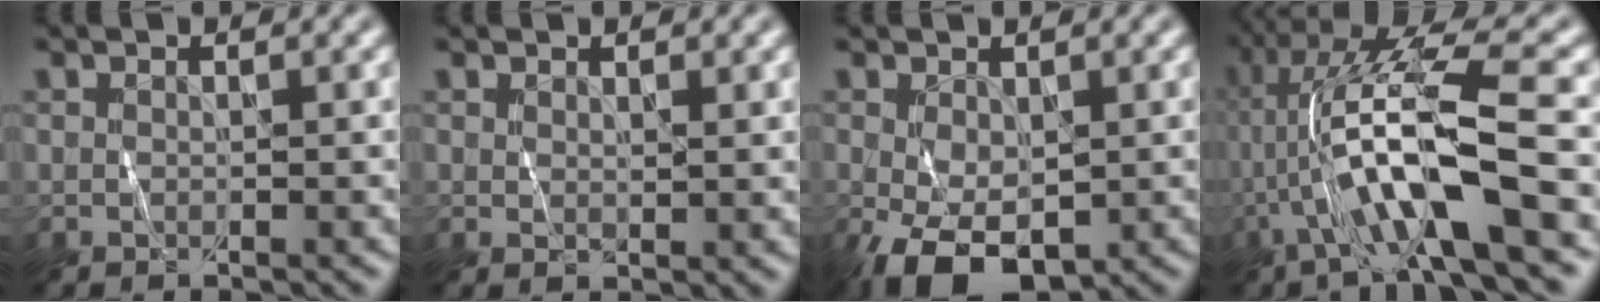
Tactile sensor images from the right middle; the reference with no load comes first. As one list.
[{"total": 1.2, "force": [0.7, 0.5, 0.8], "torque": [-0.015, -0.006, 0.017]}, {"total": 6.5, "force": [-2.0, 4.0, 4.7], "torque": [-0.112, -0.022, -0.026]}, {"total": 10.8, "force": [-2.0, 2.2, 10.4], "torque": [-0.198, 0.023, -0.035]}]